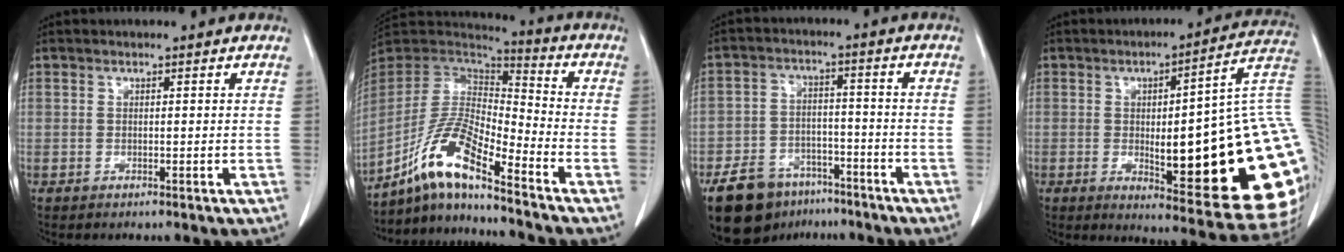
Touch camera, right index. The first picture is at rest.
{"total": 12.8, "force": [-8.7, 1.5, 9.2], "torque": [-0.191, 0.008, -0.168]}
{"total": 11.8, "force": [-8.4, 6.8, 4.7], "torque": [-0.078, 0.010, -0.136]}
{"total": 29.3, "force": [-2.0, 5.5, 28.7], "torque": [-0.269, 0.016, -0.016]}